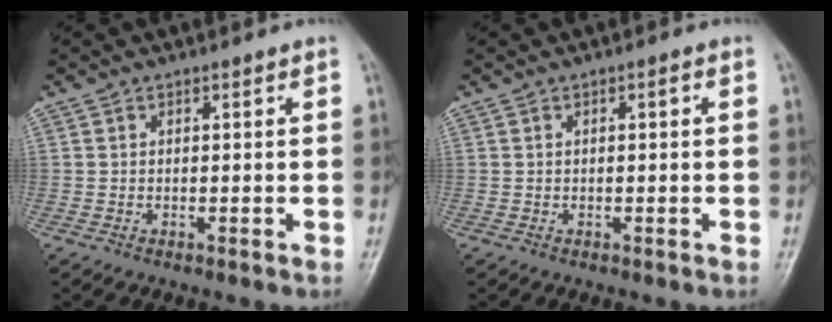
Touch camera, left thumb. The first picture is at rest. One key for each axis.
{"total": 1.0, "fx": 0.2, "fy": 0.3, "fz": 1.0, "tx": -0.018, "ty": 0.002, "tz": 0.001}